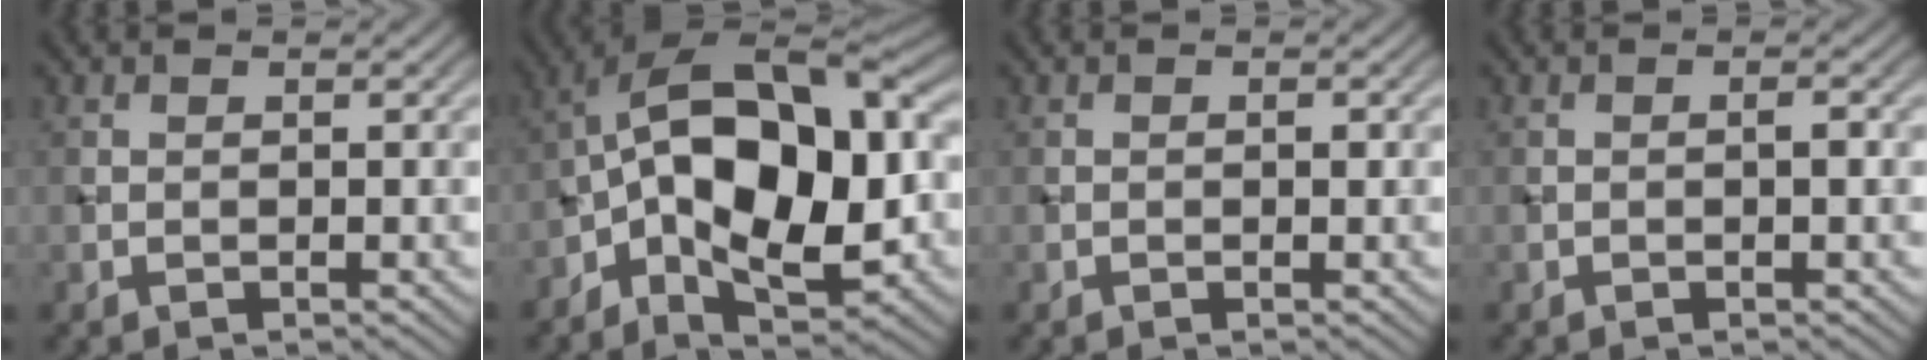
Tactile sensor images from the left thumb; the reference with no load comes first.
{"total": 16.9, "force": [-2.8, 9.2, 13.9], "torque": [-0.235, 0.012, -0.066]}
{"total": 0.7, "force": [-0.1, 0.3, 0.6], "torque": [-0.007, -0.002, -0.004]}
{"total": 0.9, "force": [-0.2, 0.2, 0.9], "torque": [-0.016, 0.001, -0.005]}